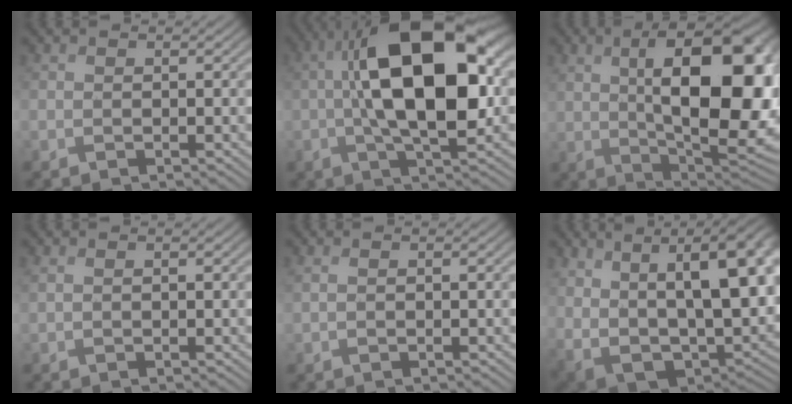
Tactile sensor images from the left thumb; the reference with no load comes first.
{"total": 16.7, "force": [1.0, 7.8, 14.7], "torque": [-0.256, 0.016, 0.008]}
{"total": 18.7, "force": [2.9, 8.9, 16.2], "torque": [-0.224, 0.007, 0.043]}
{"total": 1.4, "force": [0.4, 0.5, 1.2], "torque": [-0.029, 0.001, 0.012]}
{"total": 1.7, "force": [0.3, 0.6, 1.5], "torque": [-0.032, -0.001, 0.010]}
{"total": 20.0, "force": [5.5, 11.4, 15.5], "torque": [-0.261, 0.004, 0.122]}